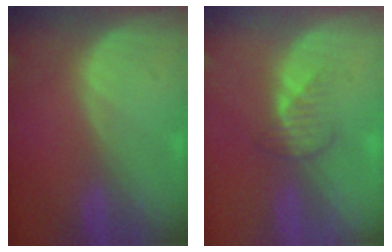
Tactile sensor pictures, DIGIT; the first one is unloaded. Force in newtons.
{"total": 2.5, "press": 2.5, "slide": 0.4}